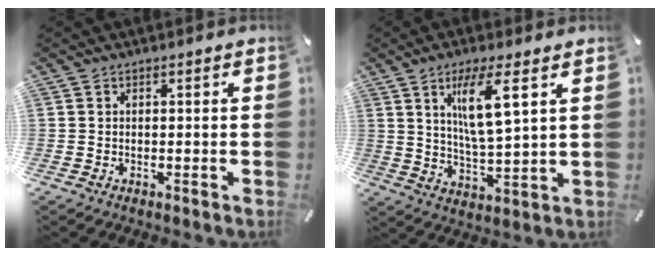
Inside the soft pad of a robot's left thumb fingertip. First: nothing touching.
{"total": 10.4, "force": [4.8, 2.1, 9.0], "torque": [-0.162, -0.007, 0.076]}